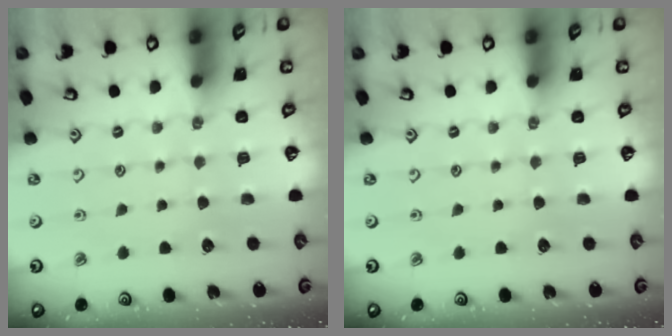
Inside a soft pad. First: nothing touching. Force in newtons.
{"total": 0.0}